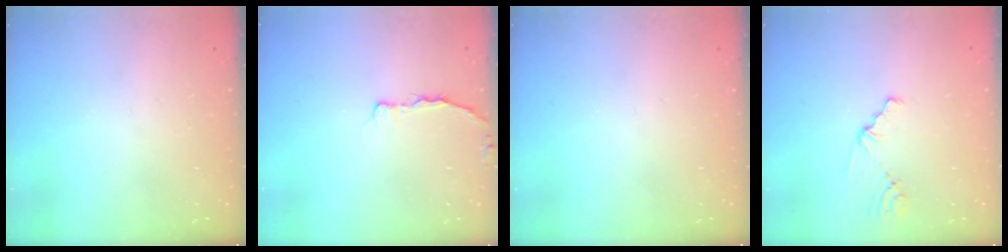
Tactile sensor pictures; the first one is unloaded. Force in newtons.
{"total": 2.0, "press": 2.0, "slide": 0.3}
{"total": 0.0}
{"total": 1.3, "press": 1.3, "slide": 0.3}